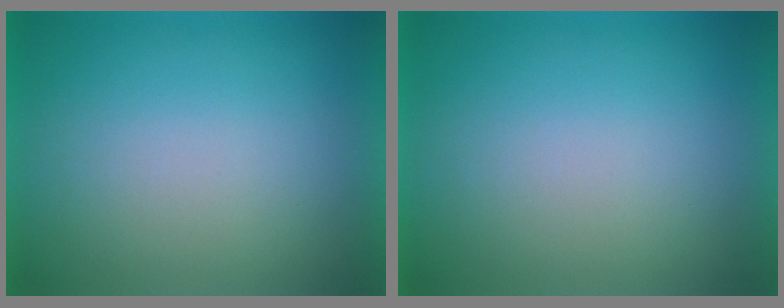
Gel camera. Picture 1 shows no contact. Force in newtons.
{"total": 0.0}